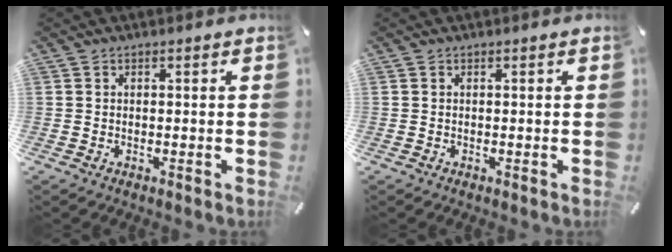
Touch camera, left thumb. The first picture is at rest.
{"total": 0.0}